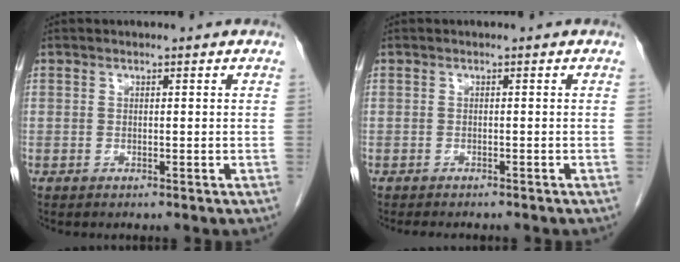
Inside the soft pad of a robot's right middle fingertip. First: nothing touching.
{"total": 4.6, "force": [-4.0, 1.1, 1.9], "torque": [-0.020, -0.004, -0.047]}